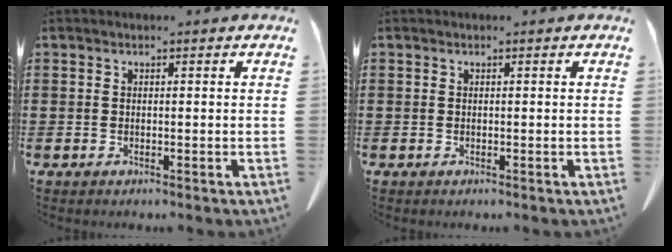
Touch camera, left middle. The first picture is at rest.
{"total": 0.0}